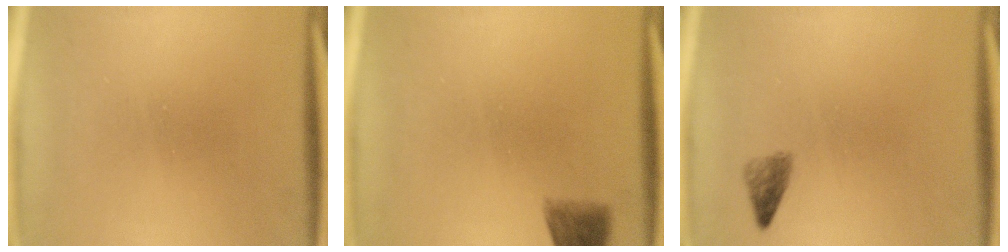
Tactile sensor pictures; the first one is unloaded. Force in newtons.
{"total": 3.4}
{"total": 1.7}